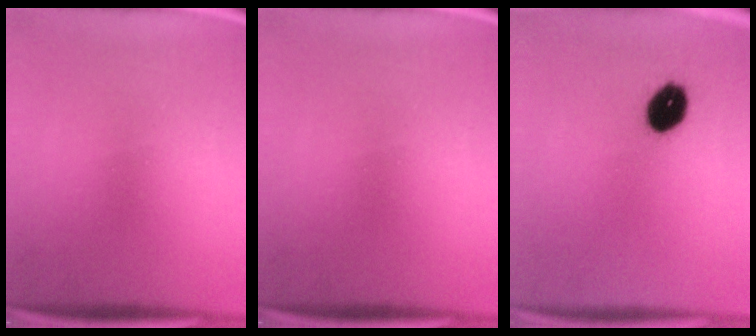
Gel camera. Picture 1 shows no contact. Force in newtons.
{"total": 0.0}
{"total": 7.6}